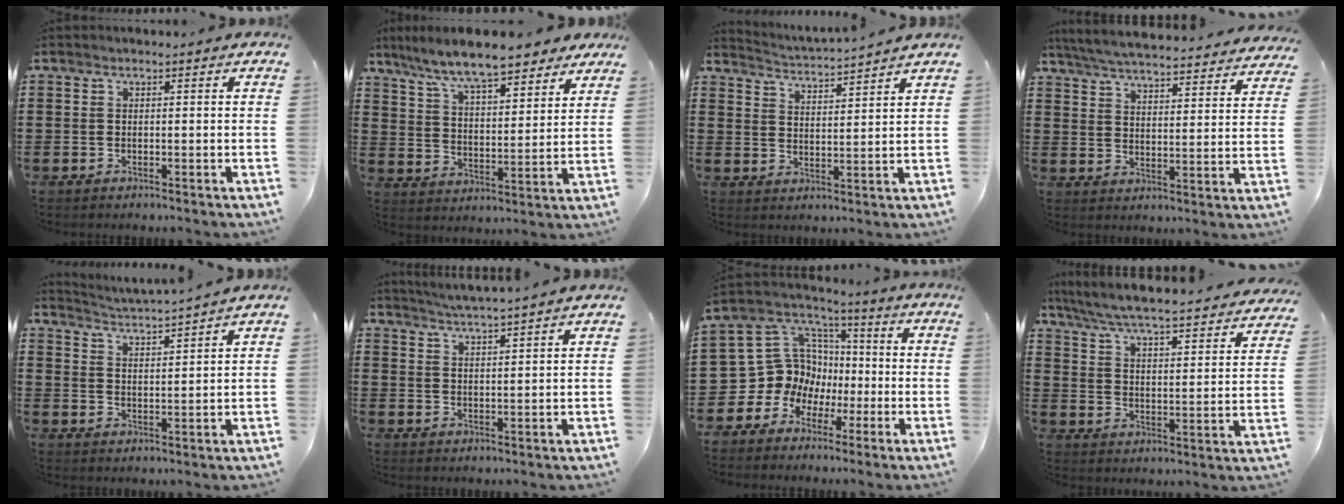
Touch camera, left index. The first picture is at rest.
{"total": 9.4, "force": [8.2, 1.3, 4.4], "torque": [-0.117, -0.032, 0.144]}
{"total": 3.2, "force": [3.1, -0.8, -0.1], "torque": [-0.015, -0.025, 0.049]}
{"total": 5.4, "force": [5.2, -0.4, 1.2], "torque": [-0.050, -0.039, 0.087]}
{"total": 3.2, "force": [3.1, -1.0, 0.2], "torque": [-0.018, -0.024, 0.050]}
{"total": 3.3, "force": [3.1, -1.0, 0.4], "torque": [-0.018, -0.017, 0.056]}
{"total": 11.0, "force": [-1.6, 10.6, 2.3], "torque": [-0.091, -0.015, -0.022]}
{"total": 5.0, "force": [4.7, -0.3, 1.7], "torque": [-0.057, -0.044, 0.072]}